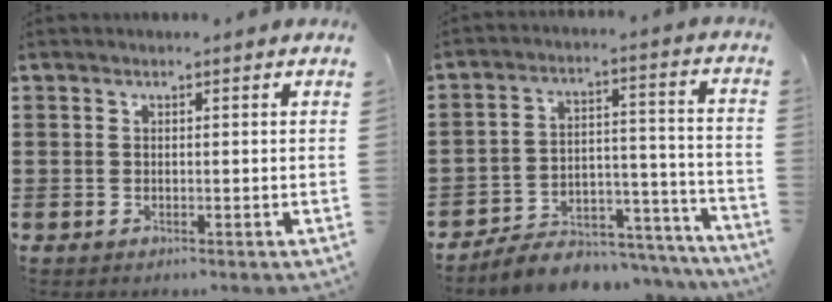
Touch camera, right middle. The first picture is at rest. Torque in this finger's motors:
{"motor_torque": [1.36, 0.78, 0.16, 0.09]}